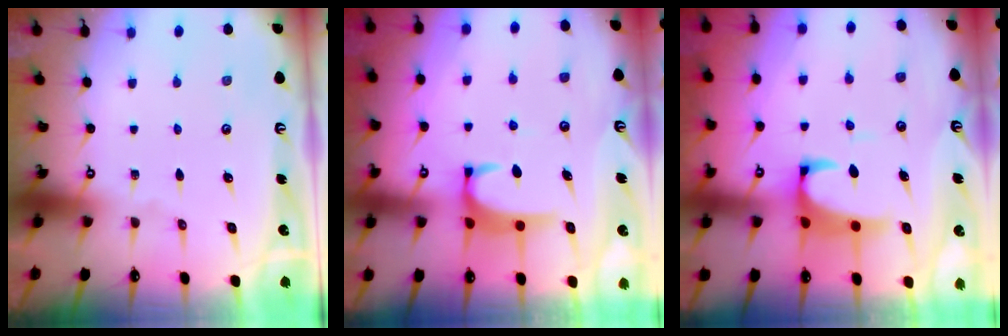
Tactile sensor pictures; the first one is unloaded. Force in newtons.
{"total": 3.2, "press": 3.2, "slide": 0.3}
{"total": 3.7, "press": 3.6, "slide": 1.0}